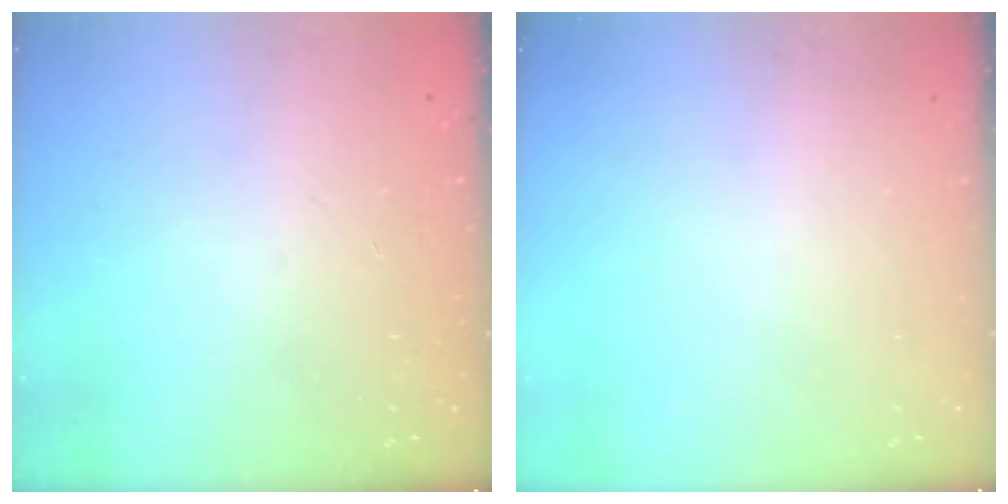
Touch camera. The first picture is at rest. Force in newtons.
{"total": 0.0}